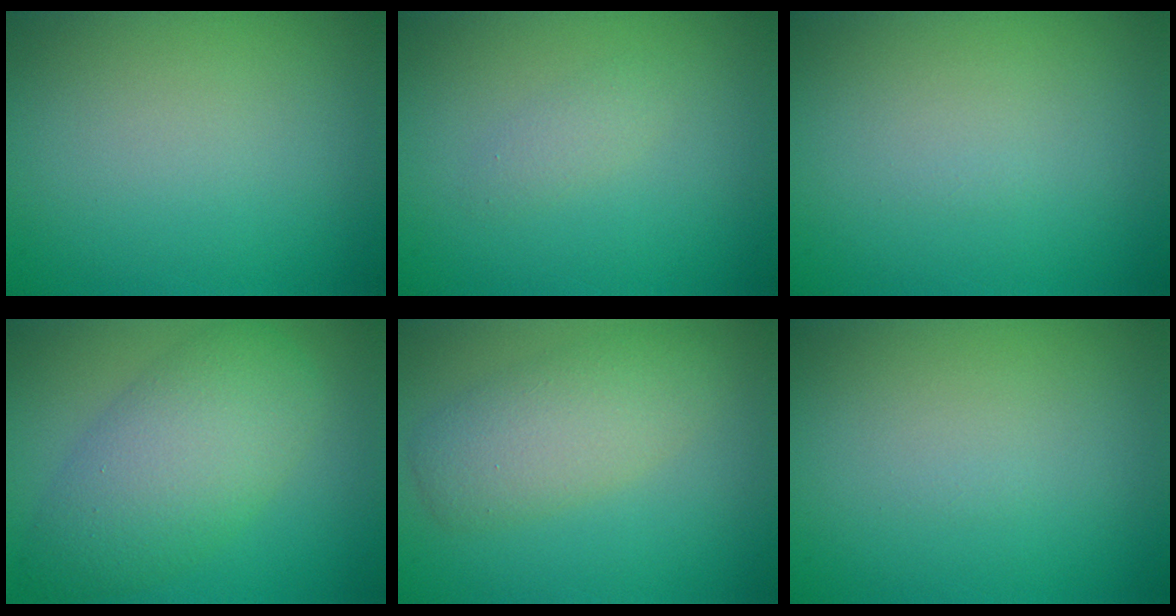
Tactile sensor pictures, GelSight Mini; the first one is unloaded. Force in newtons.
{"total": 1.0, "press": 1.0, "slide": 0.1}
{"total": 0.0}
{"total": 6.5, "press": 6.5, "slide": 0.1}
{"total": 4.1, "press": 4.1, "slide": 0.4}
{"total": 0.0}